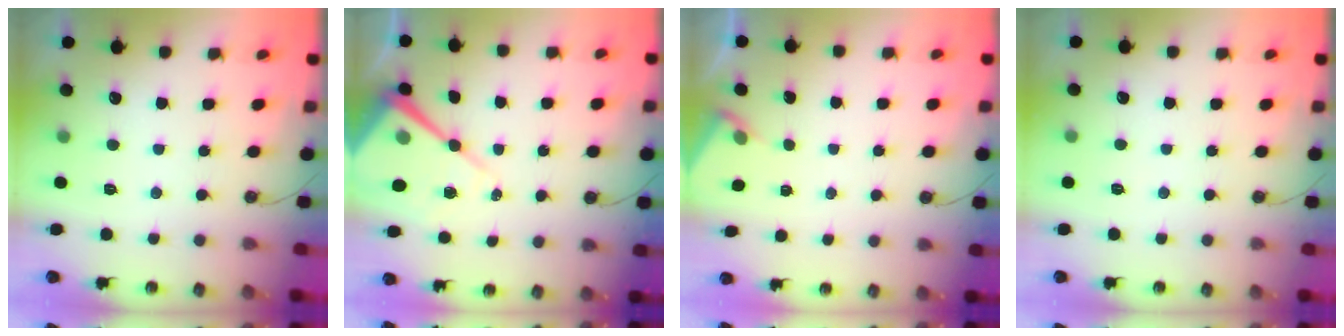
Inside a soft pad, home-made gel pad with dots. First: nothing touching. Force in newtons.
{"total": 14.2, "press": 14.1, "slide": 1.3}
{"total": 3.0, "press": 2.9, "slide": 0.4}
{"total": 2.8, "press": 2.8, "slide": 0.5}